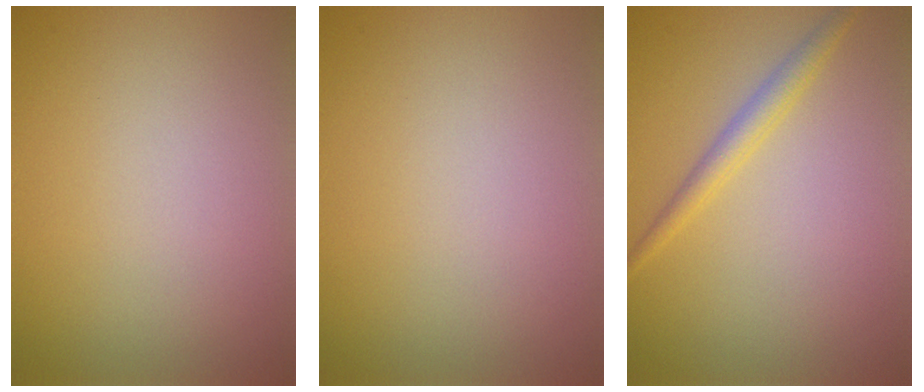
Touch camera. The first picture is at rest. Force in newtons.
{"total": 0.0}
{"total": 1.9, "press": 1.9, "slide": 0.1}